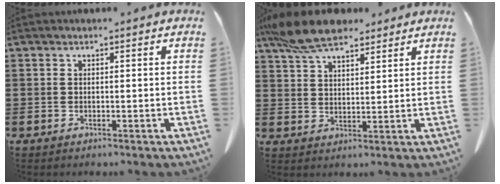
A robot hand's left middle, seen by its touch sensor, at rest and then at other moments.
{"total": 8.9, "force": [7.1, 3.0, 4.4], "torque": [-0.106, -0.006, 0.134]}